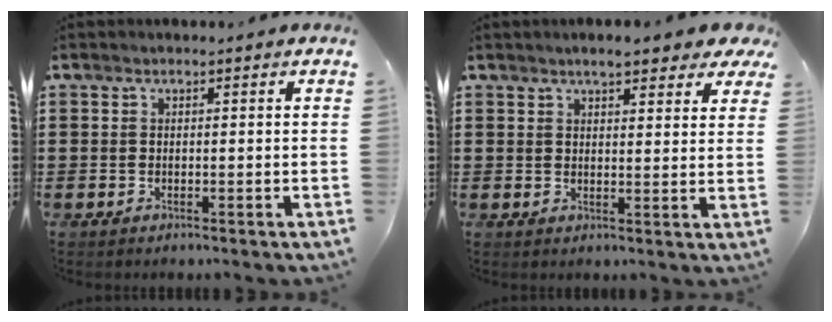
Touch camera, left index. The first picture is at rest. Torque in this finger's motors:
{"motor_torque": [1.05, -1.09, 0.61, 0.12]}